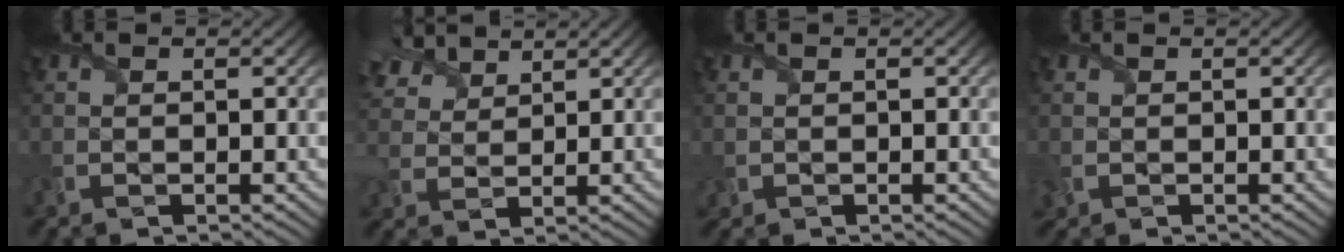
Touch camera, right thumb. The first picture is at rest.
{"total": 5.9, "force": [4.5, 2.9, 2.5], "torque": [-0.069, 0.018, 0.088]}
{"total": 0.6, "force": [0.0, 0.6, 0.1], "torque": [-0.007, -0.004, 0.002]}
{"total": 1.3, "force": [0.0, 1.3, 0.5], "torque": [-0.021, -0.004, -0.003]}